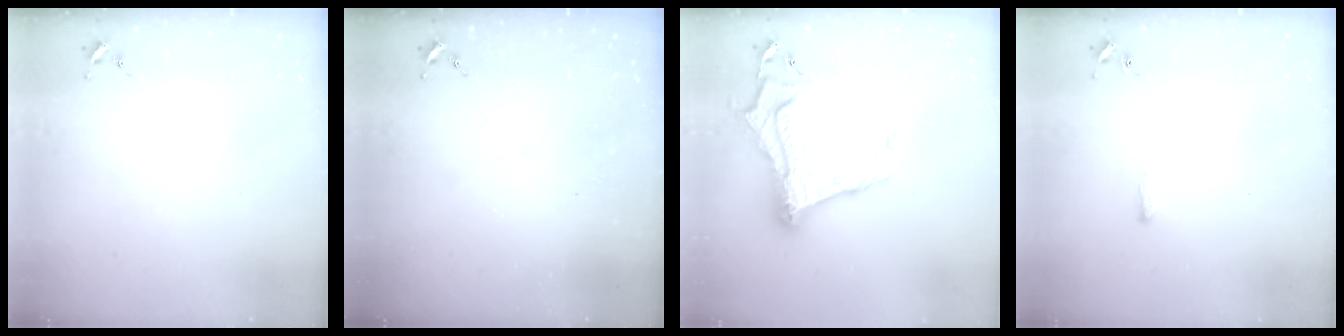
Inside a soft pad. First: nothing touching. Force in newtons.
{"total": 0.0}
{"total": 20.5, "press": 20.4, "slide": 1.6}
{"total": 1.9, "press": 1.8, "slide": 0.3}